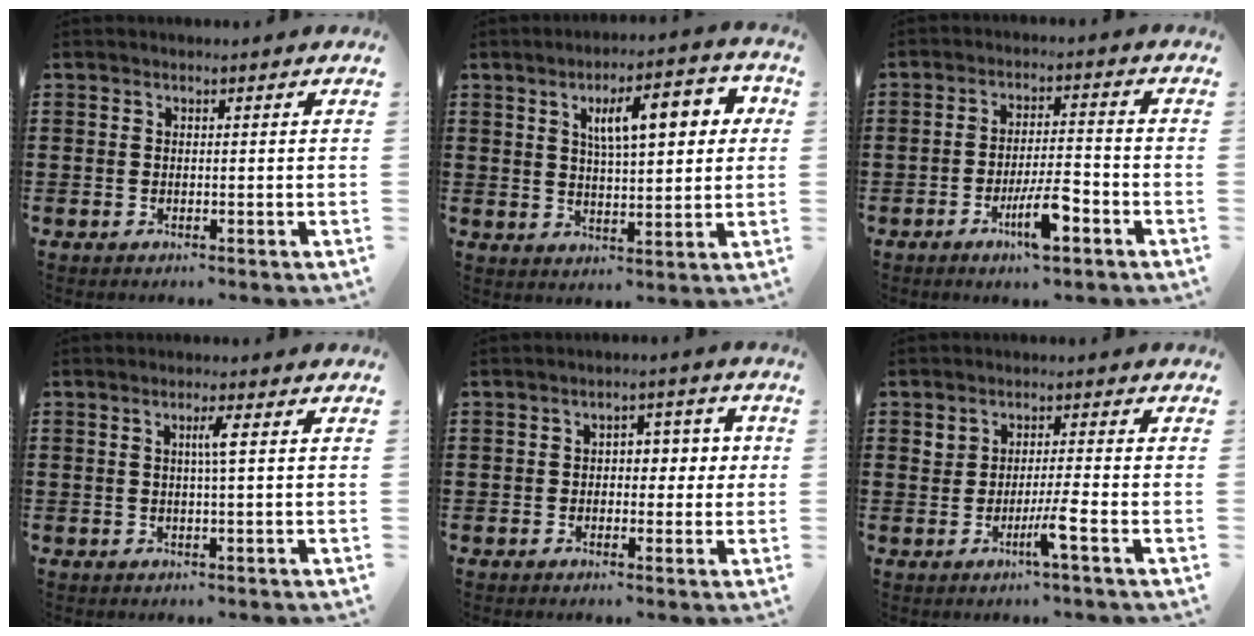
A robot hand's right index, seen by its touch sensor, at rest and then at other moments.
{"total": 9.2, "force": [3.1, 3.1, 8.1], "torque": [-0.138, 0.003, 0.045]}
{"total": 7.5, "force": [-3.6, 1.7, 6.3], "torque": [-0.119, -0.002, -0.065]}
{"total": 2.4, "force": [0.4, -0.2, 2.4], "torque": [-0.046, -0.003, 0.003]}
{"total": 3.9, "force": [-0.2, 2.8, 2.7], "torque": [-0.044, 0.005, -0.013]}
{"total": 4.0, "force": [-1.5, 0.0, 3.7], "torque": [-0.064, -0.008, -0.028]}